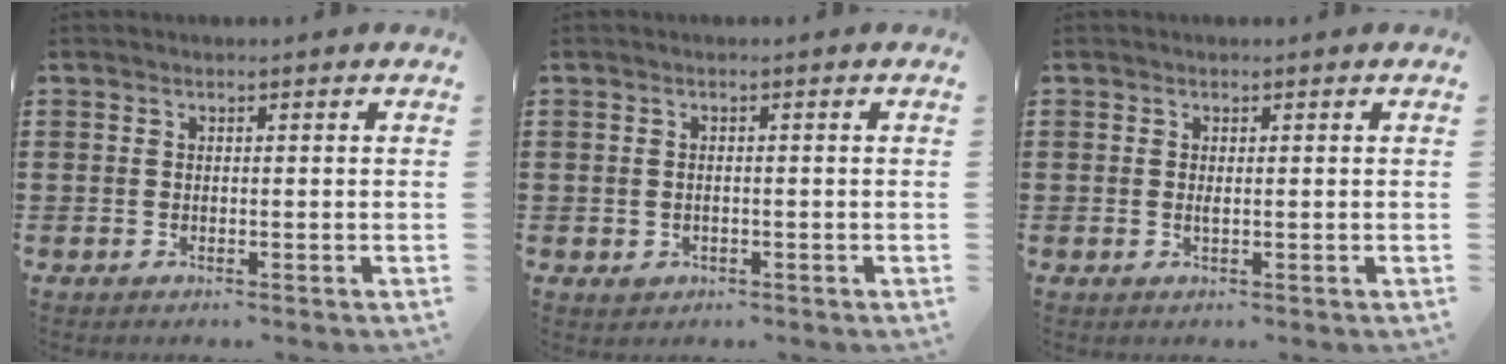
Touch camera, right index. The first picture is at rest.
{"total": 1.0, "force": [-0.2, 0.8, 0.6], "torque": [-0.015, 0.003, -0.005]}
{"total": 0.7, "force": [0.2, 0.1, 0.7], "torque": [-0.014, -0.001, 0.004]}